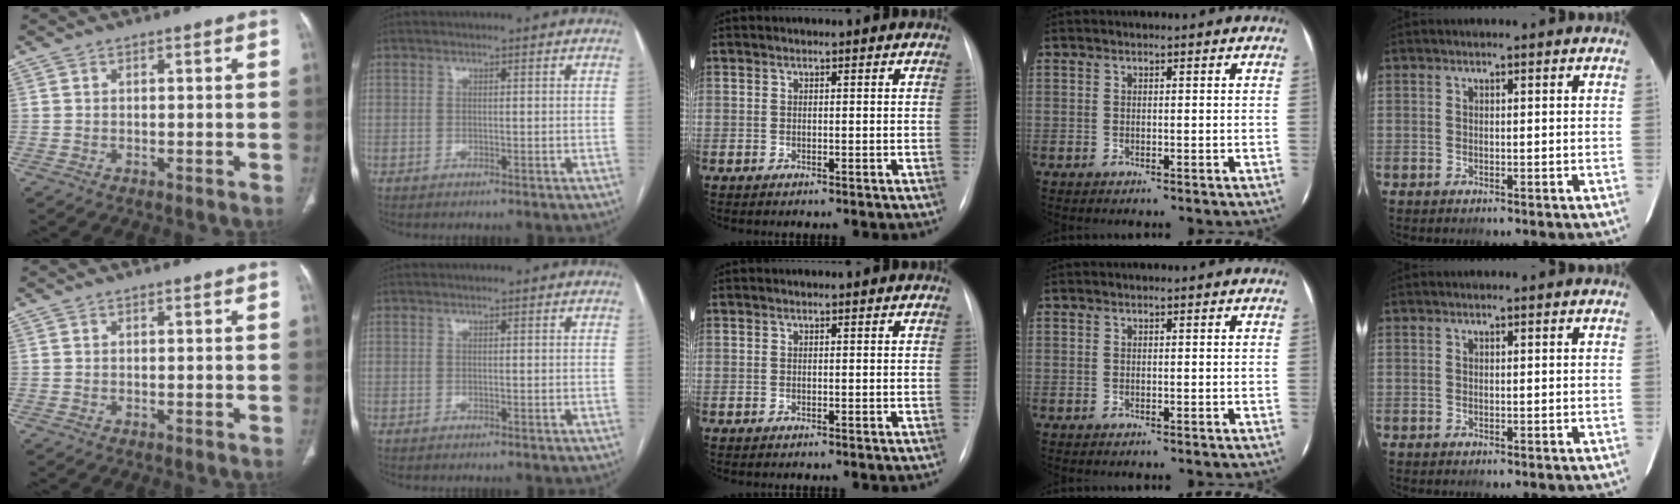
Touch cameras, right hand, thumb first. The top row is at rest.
{}